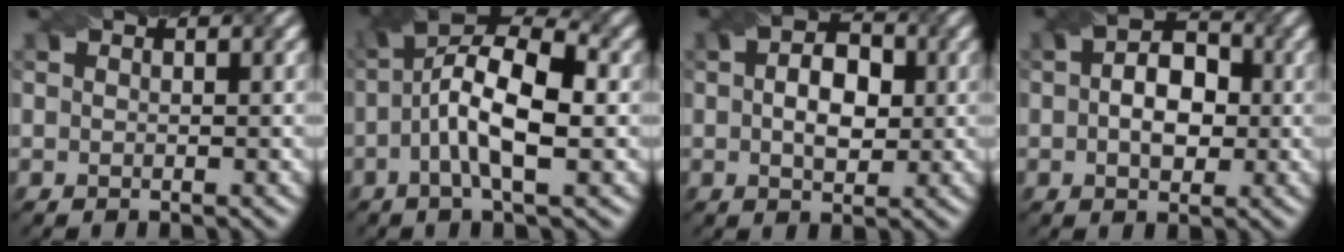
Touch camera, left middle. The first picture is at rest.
{"total": 7.7, "force": [-1.4, 2.7, 7.0], "torque": [-0.127, 0.020, -0.016]}
{"total": 3.9, "force": [-0.3, 2.7, 2.9], "torque": [-0.036, 0.008, 0.005]}
{"total": 4.5, "force": [-0.6, 3.2, 3.1], "torque": [-0.036, 0.010, 0.000]}